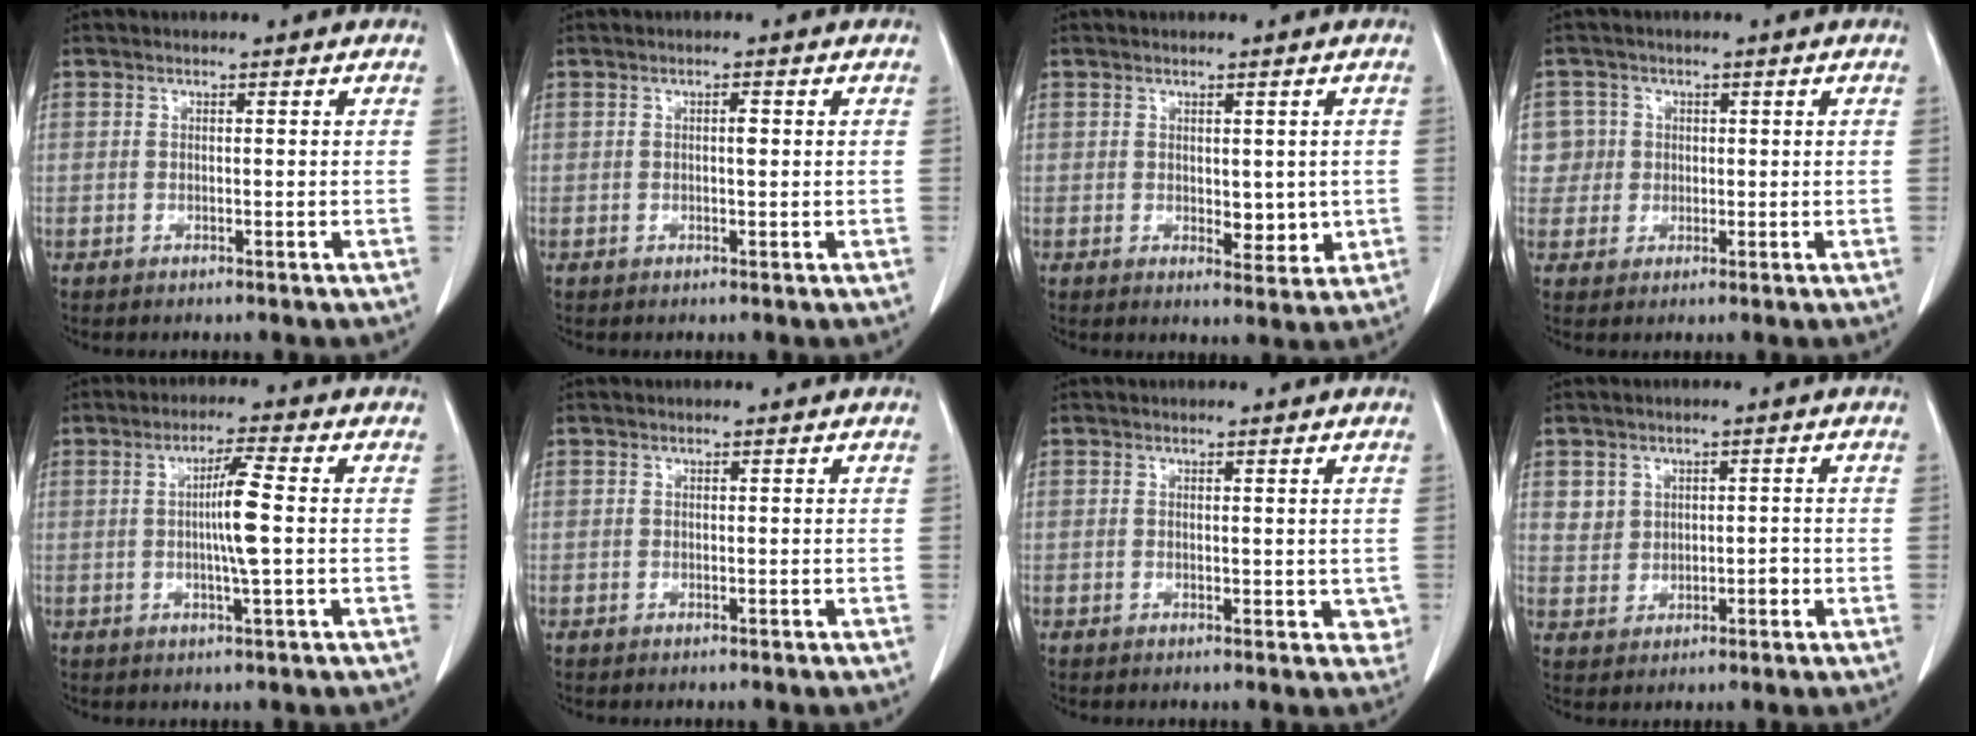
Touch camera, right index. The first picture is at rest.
{"total": 1.1, "force": [0.2, 0.3, 1.0], "torque": [-0.014, 0.003, 0.001]}
{"total": 3.8, "force": [0.0, 2.0, 3.2], "torque": [-0.034, -0.008, 0.008]}
{"total": 4.3, "force": [0.8, 4.2, -0.2], "torque": [0.023, 0.012, 0.016]}
{"total": 5.9, "force": [0.0, -0.4, 5.9], "torque": [-0.101, -0.001, -0.002]}
{"total": 0.0}
{"total": 2.5, "force": [0.3, 1.6, 1.9], "torque": [-0.006, 0.000, 0.004]}
{"total": 3.7, "force": [0.6, 3.2, 1.6], "torque": [-0.021, 0.010, 0.018]}